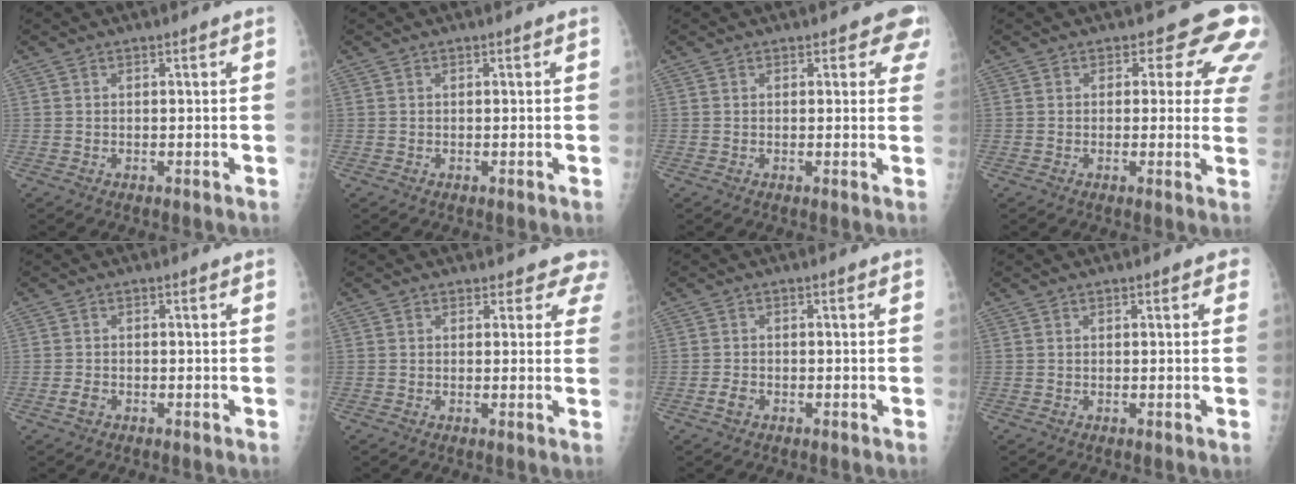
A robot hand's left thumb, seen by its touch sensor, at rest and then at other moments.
{"total": 0.0}
{"total": 3.9, "force": [3.0, 2.1, 1.4], "torque": [0.021, -0.010, 0.019]}
{"total": 8.5, "force": [5.5, 4.8, 4.2], "torque": [-0.002, -0.022, 0.037]}
{"total": 1.4, "force": [-0.8, 0.9, 0.7], "torque": [-0.017, 0.001, -0.015]}
{"total": 4.7, "force": [4.2, 2.2, -0.1], "torque": [0.045, -0.019, 0.020]}
{"total": 1.7, "force": [-1.0, 1.1, 0.9], "torque": [-0.020, 0.003, -0.019]}
{"total": 1.5, "force": [0.7, 0.8, 1.0], "torque": [-0.003, 0.001, 0.005]}